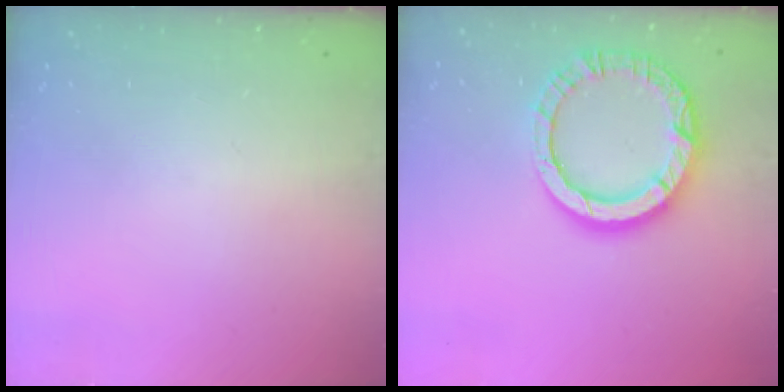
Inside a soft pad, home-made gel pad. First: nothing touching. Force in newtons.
{"total": 12.7, "press": 12.6, "slide": 1.2}